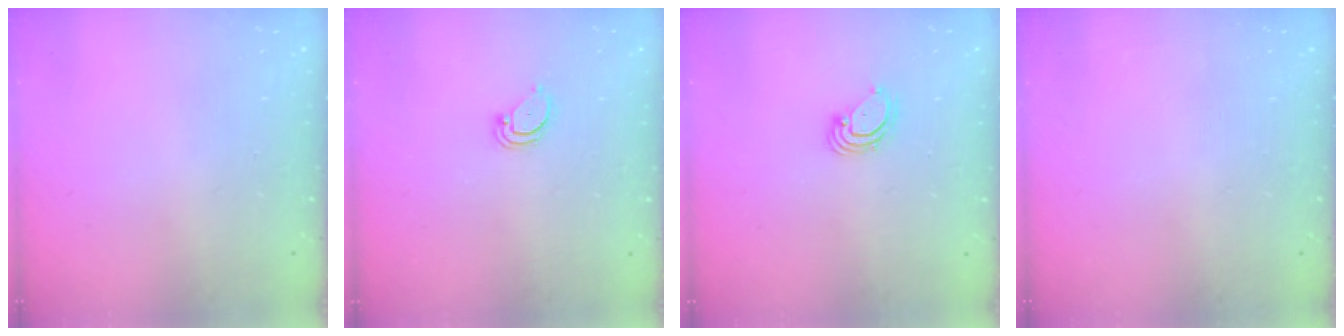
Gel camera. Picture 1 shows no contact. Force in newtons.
{"total": 2.1, "press": 2.1, "slide": 0.1}
{"total": 3.8, "press": 3.8, "slide": 0.1}
{"total": 0.0}